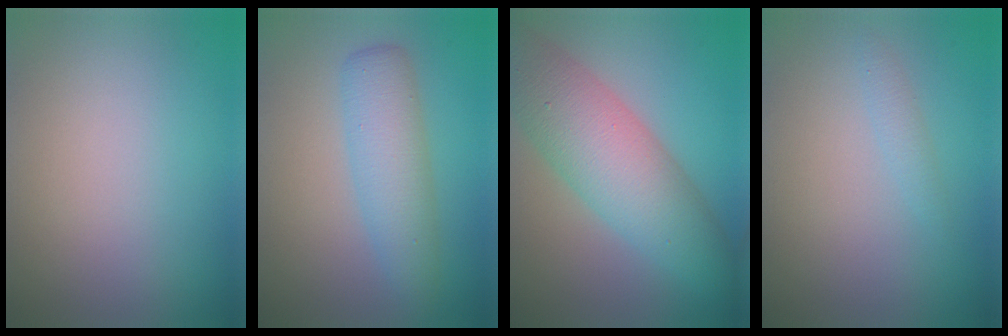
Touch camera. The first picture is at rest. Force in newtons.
{"total": 4.1, "press": 4.1, "slide": 0.2}
{"total": 8.2, "press": 8.2, "slide": 0.2}
{"total": 1.0, "press": 1.0, "slide": 0.0}